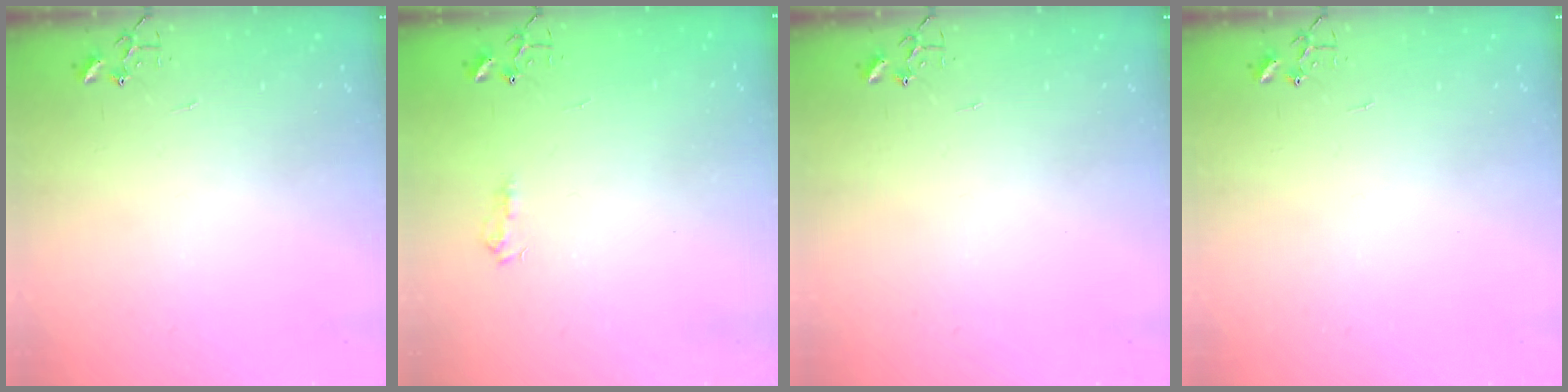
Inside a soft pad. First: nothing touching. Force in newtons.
{"total": 7.3, "press": 7.2, "slide": 0.8}
{"total": 0.0}
{"total": 0.0}